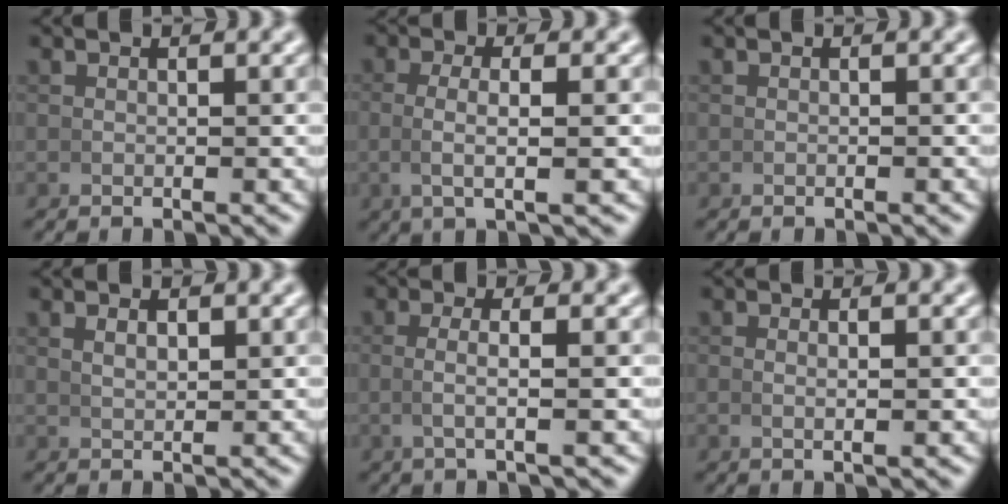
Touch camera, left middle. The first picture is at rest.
{"total": 3.4, "force": [0.3, 0.3, 3.3], "torque": [-0.067, -0.001, 0.007]}
{"total": 0.0}
{"total": 1.2, "force": [0.6, 0.3, 1.0], "torque": [-0.013, -0.001, 0.018]}
{"total": 2.6, "force": [0.1, 0.0, 2.6], "torque": [-0.053, 0.000, 0.004]}
{"total": 1.2, "force": [0.0, 0.2, 1.1], "torque": [-0.023, -0.003, 0.003]}